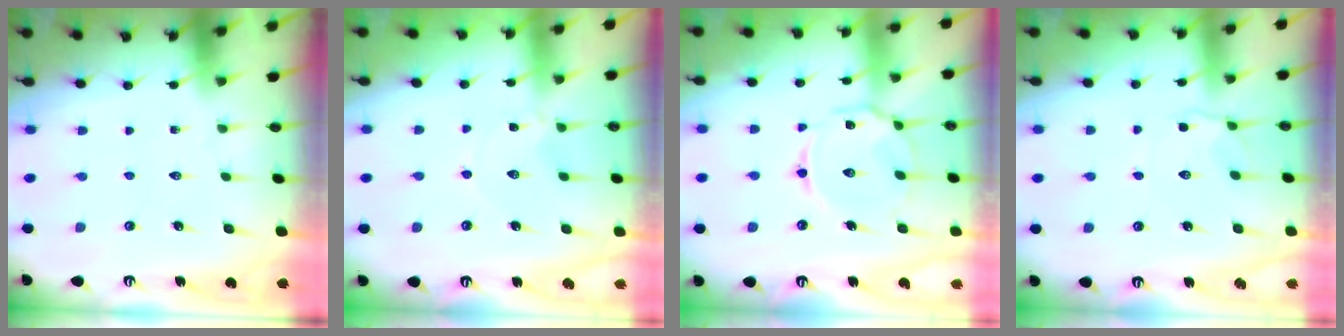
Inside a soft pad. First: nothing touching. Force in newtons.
{"total": 0.0}
{"total": 10.1, "press": 10.0, "slide": 0.8}
{"total": 2.8, "press": 2.6, "slide": 1.1}